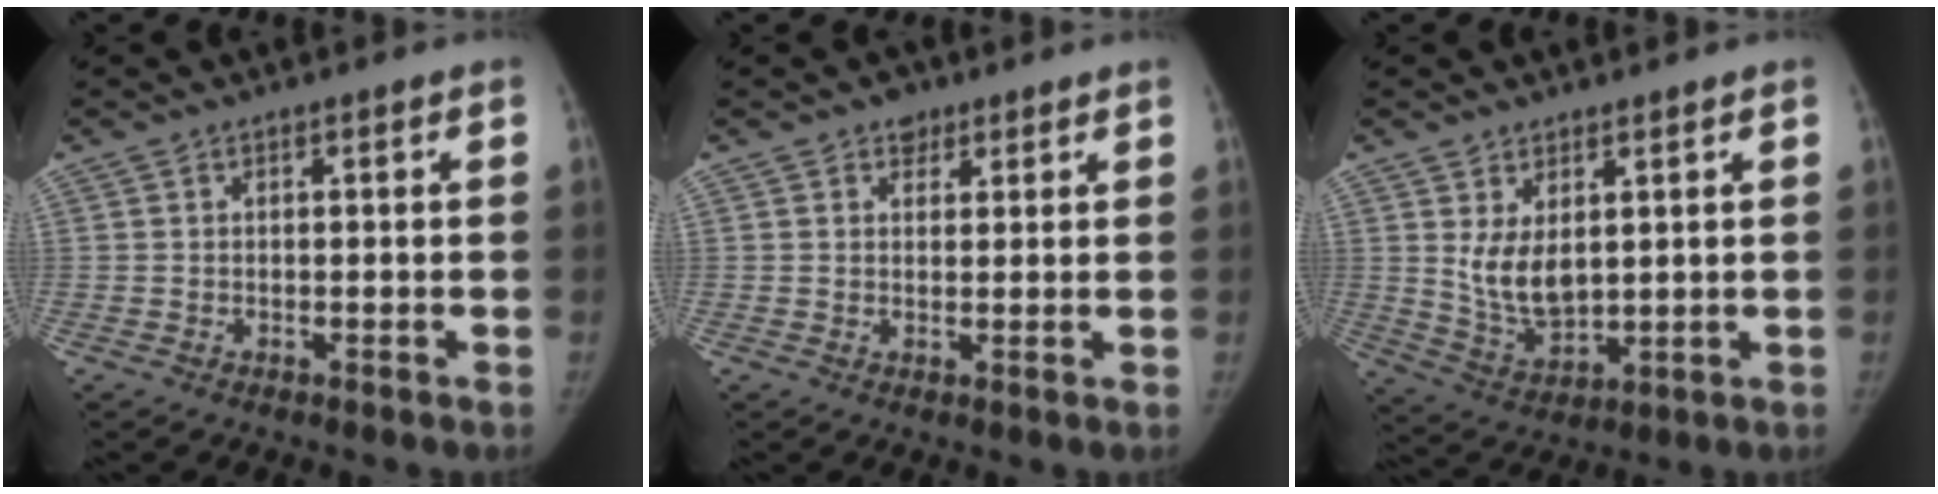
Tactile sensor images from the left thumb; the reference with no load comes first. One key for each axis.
{"total": 2.8, "fx": 1.8, "fy": 2.0, "fz": 0.8, "tx": 0.009, "ty": -0.007, "tz": 0.022}
{"total": 7.6, "fx": 2.1, "fy": 4.5, "fz": 5.8, "tx": -0.091, "ty": -0.026, "tz": 0.057}